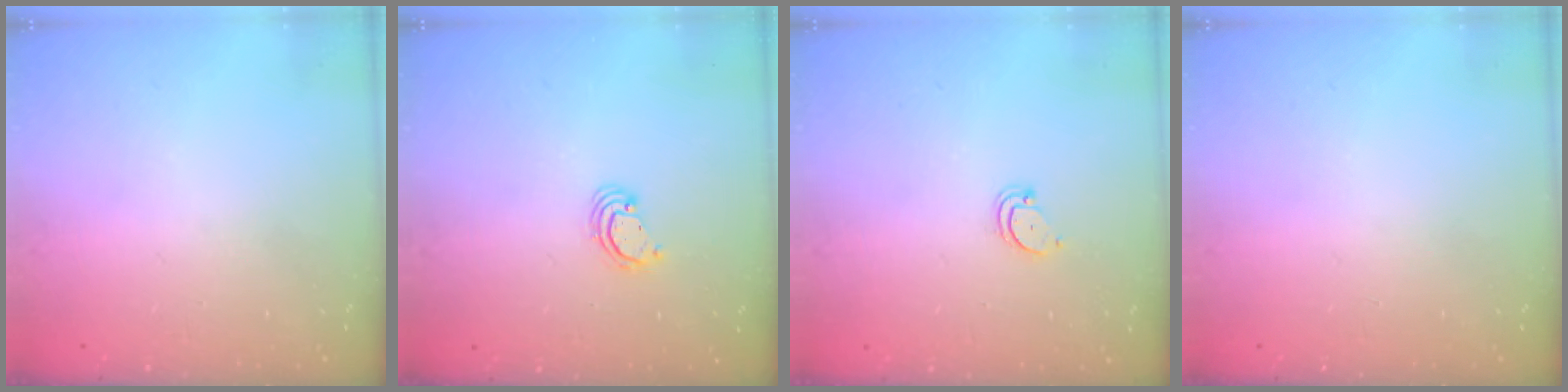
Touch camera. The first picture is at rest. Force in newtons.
{"total": 2.2, "press": 2.2, "slide": 0.1}
{"total": 3.5, "press": 3.4, "slide": 0.3}
{"total": 0.0}